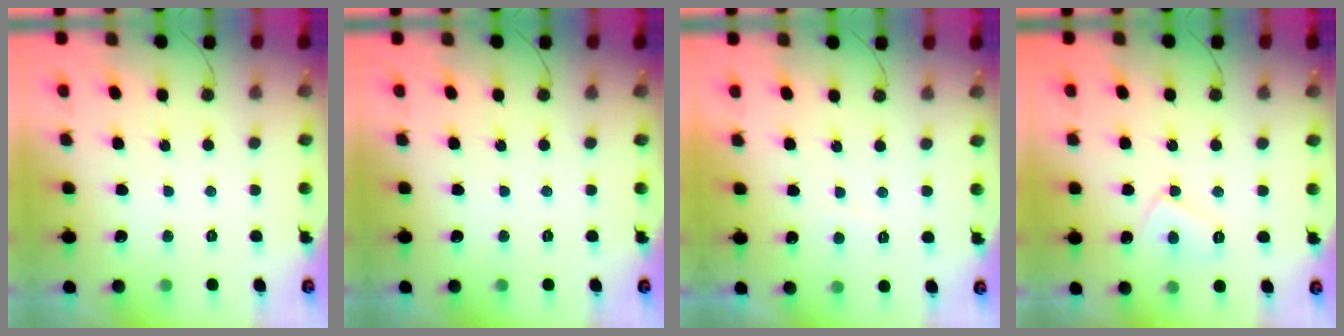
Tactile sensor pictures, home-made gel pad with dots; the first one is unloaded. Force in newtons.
{"total": 0.0}
{"total": 0.9, "press": 0.8, "slide": 0.4}
{"total": 6.5, "press": 6.4, "slide": 0.6}